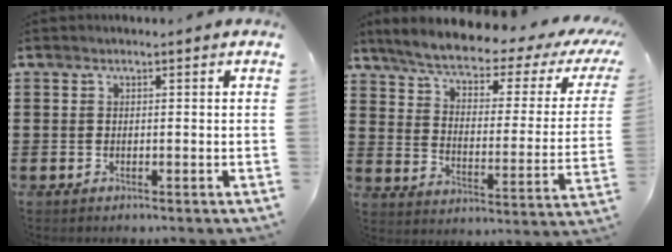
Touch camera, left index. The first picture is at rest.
{"total": 5.2, "force": [3.8, 1.0, 3.4], "torque": [-0.086, -0.026, 0.058]}